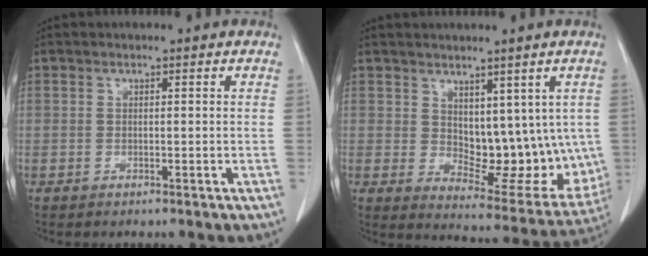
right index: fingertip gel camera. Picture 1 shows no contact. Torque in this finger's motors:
{"motor_torque": [0.12, 0.26, 0.09, 0.01]}